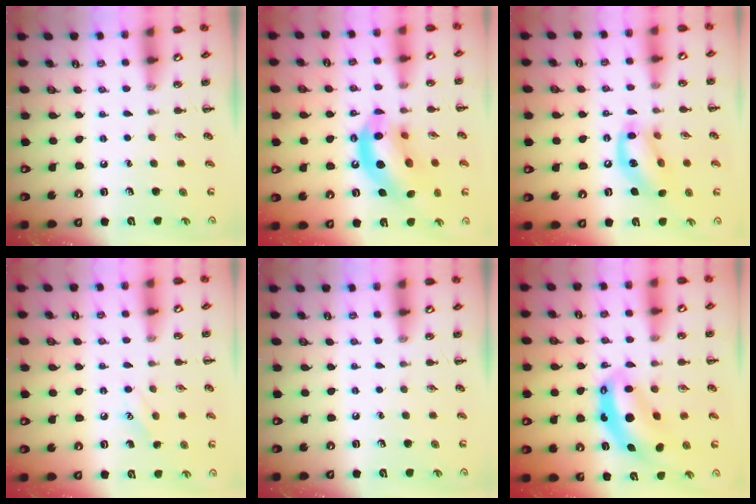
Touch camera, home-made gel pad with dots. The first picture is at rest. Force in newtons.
{"total": 16.0, "press": 15.6, "slide": 3.6}
{"total": 13.1, "press": 12.8, "slide": 2.7}
{"total": 7.5, "press": 7.2, "slide": 2.2}
{"total": 0.0}
{"total": 8.3, "press": 8.0, "slide": 2.1}